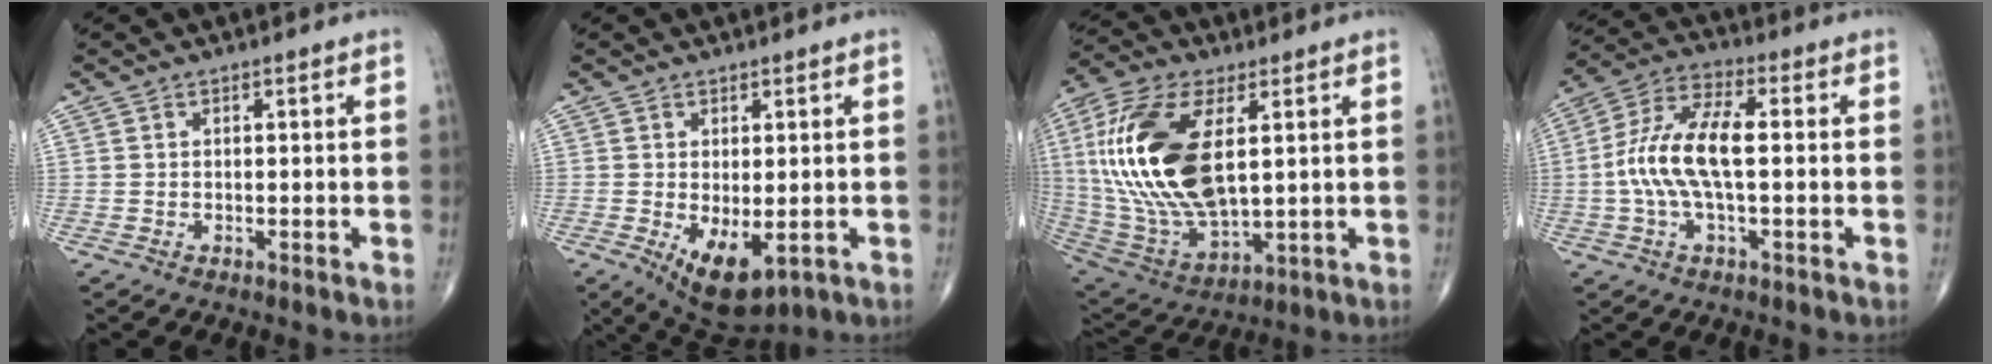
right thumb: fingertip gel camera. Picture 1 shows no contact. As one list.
[{"total": 8.2, "force": [-2.0, 4.0, 6.9], "torque": [-0.104, -0.016, -0.014]}, {"total": 24.0, "force": [4.2, 11.7, 20.6], "torque": [-0.434, -0.021, 0.082]}, {"total": 12.5, "force": [-0.5, 4.9, 11.6], "torque": [-0.250, 0.031, -0.014]}]